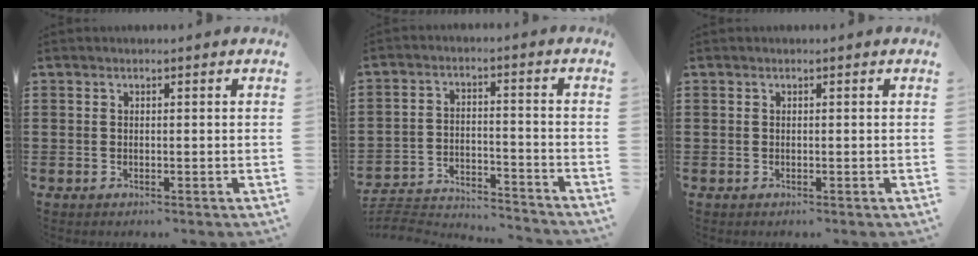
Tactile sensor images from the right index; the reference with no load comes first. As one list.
[{"total": 4.8, "force": [-4.7, 0.3, 0.9], "torque": [-0.030, -0.003, -0.099]}, {"total": 0.0}]